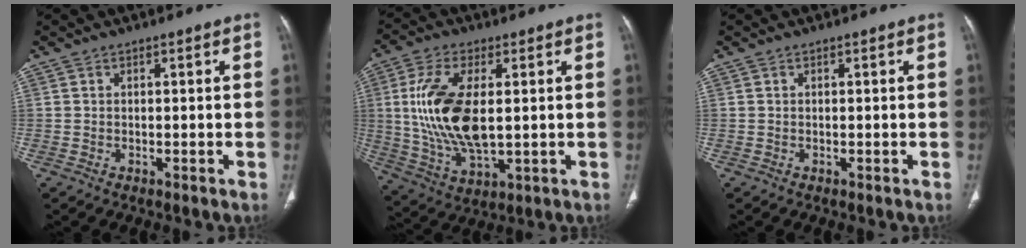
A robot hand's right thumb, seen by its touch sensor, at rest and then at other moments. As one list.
[{"total": 16.1, "force": [1.6, 7.7, 14.1], "torque": [-0.286, -0.013, 0.039]}, {"total": 0.0}]